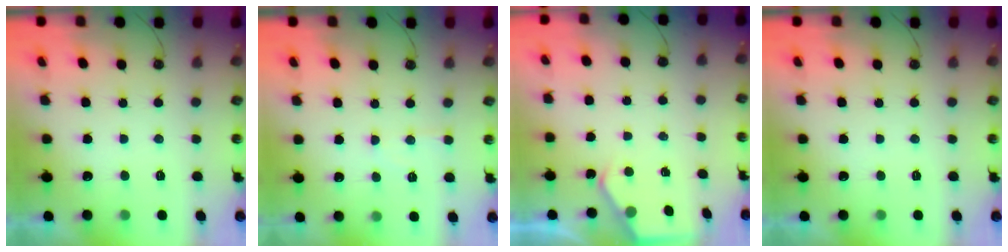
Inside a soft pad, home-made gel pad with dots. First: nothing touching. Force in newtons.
{"total": 6.2, "press": 6.2, "slide": 0.4}
{"total": 2.4, "press": 2.4, "slide": 0.3}
{"total": 0.0}